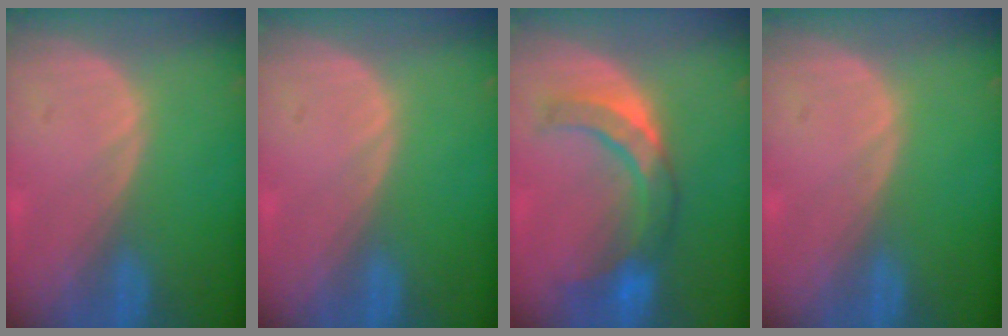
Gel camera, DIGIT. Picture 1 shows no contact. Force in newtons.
{"total": 0.0}
{"total": 7.6, "press": 7.6, "slide": 0.7}
{"total": 0.0}